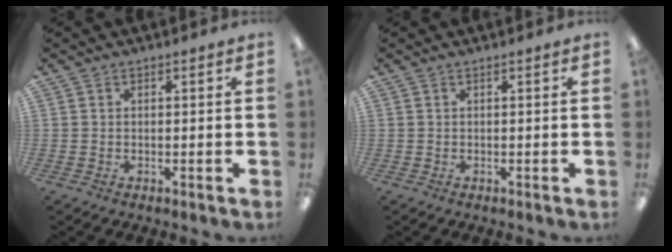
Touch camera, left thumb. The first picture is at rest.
{"total": 0.0}